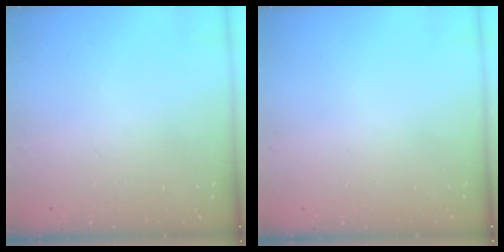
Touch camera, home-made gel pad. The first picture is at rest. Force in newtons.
{"total": 0.0}